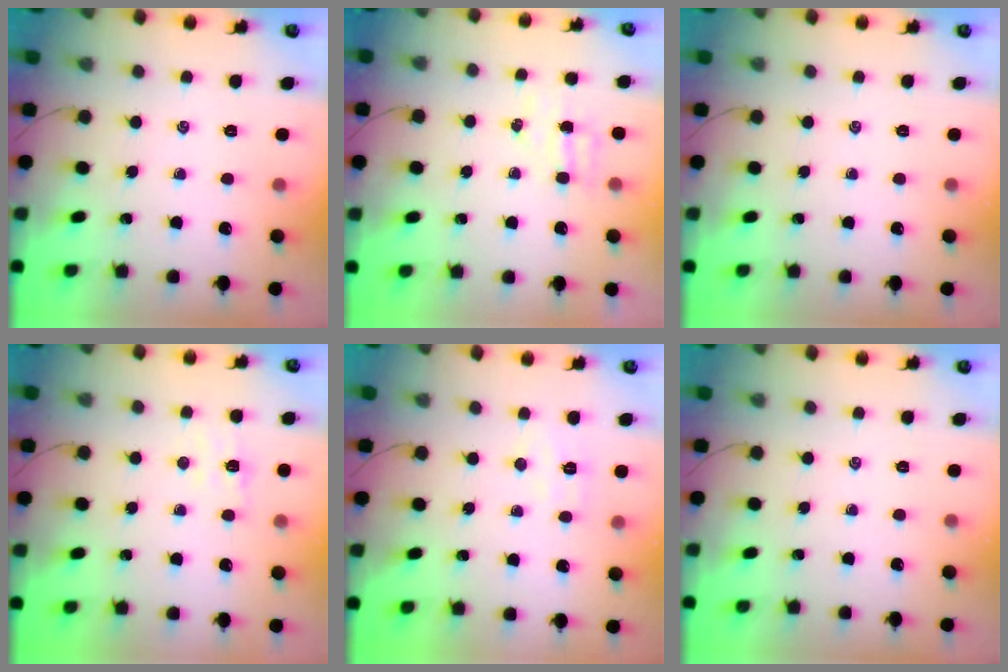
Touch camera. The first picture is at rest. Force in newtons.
{"total": 4.7, "press": 4.6, "slide": 1.2}
{"total": 0.0}
{"total": 6.5, "press": 6.4, "slide": 1.0}
{"total": 5.3, "press": 5.2, "slide": 0.9}
{"total": 0.0}